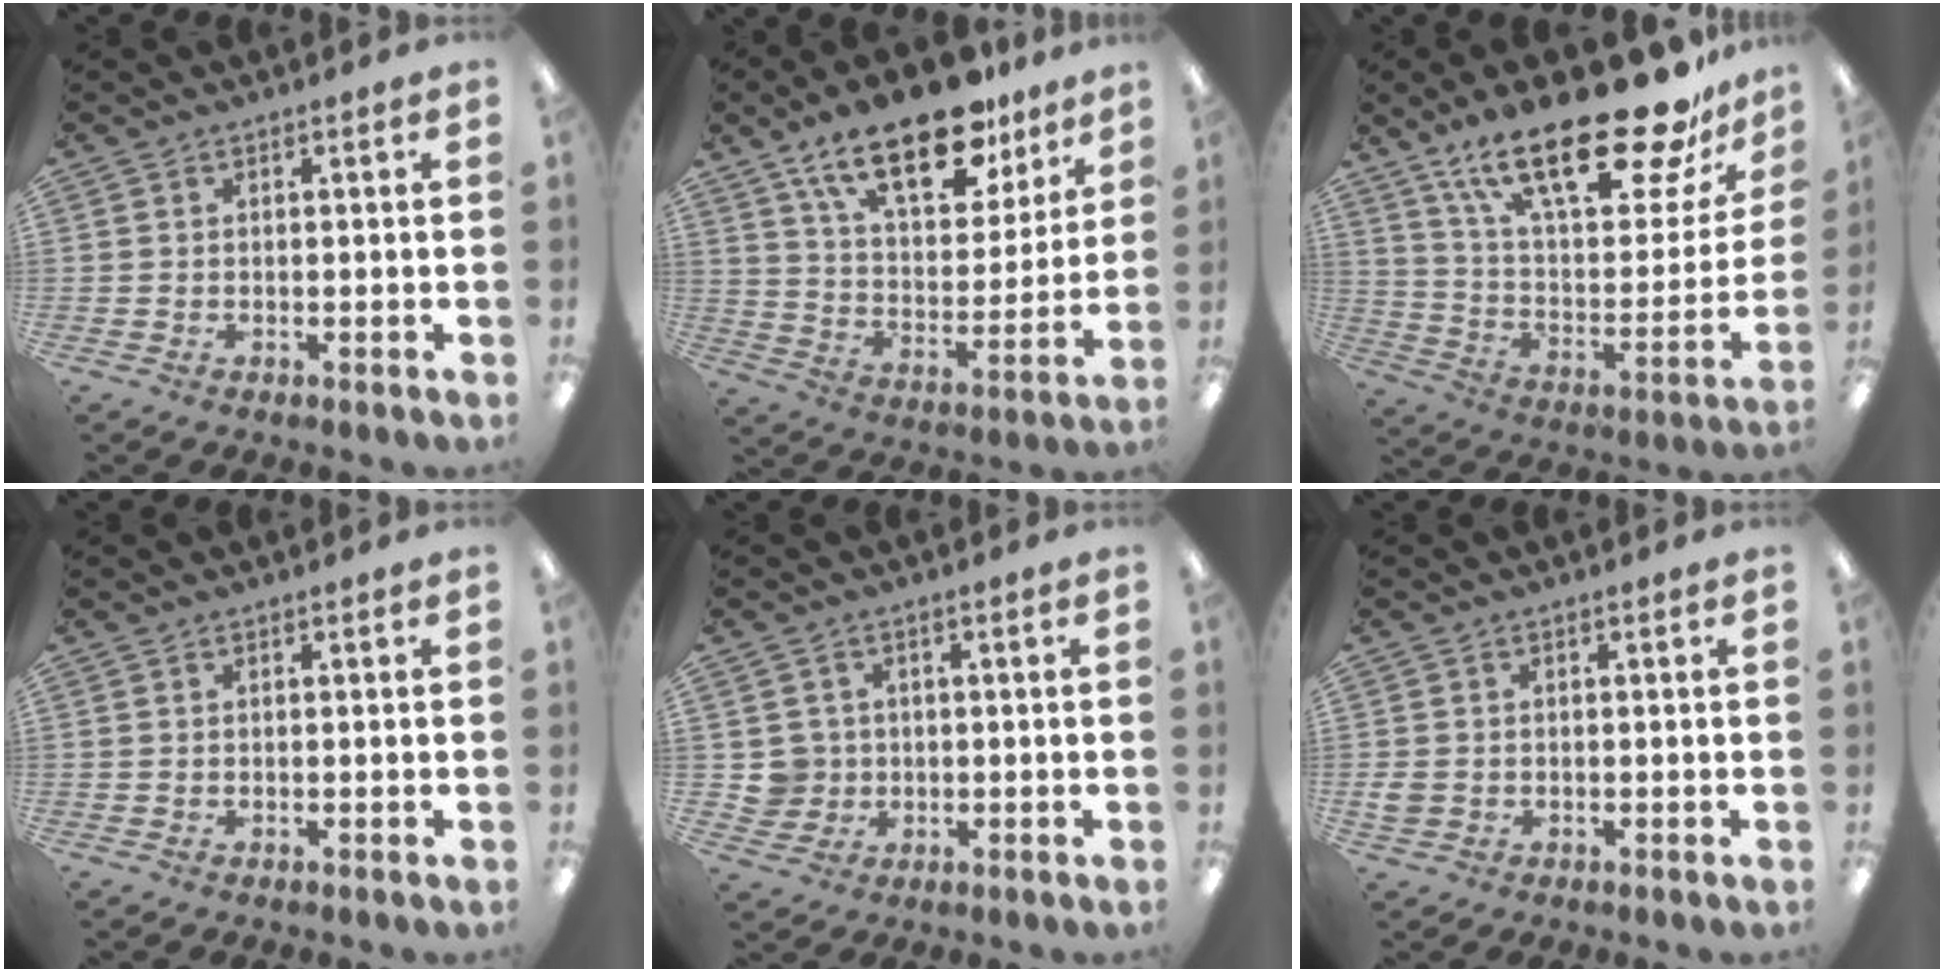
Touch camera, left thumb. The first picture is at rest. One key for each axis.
{"total": 21.4, "fx": 14.7, "fy": 9.0, "fz": 12.7, "tx": -0.201, "ty": -0.081, "tz": 0.251}
{"total": 27.4, "fx": 19.1, "fy": 8.7, "fz": 17.6, "tx": -0.281, "ty": -0.123, "tz": 0.322}
{"total": 0.0}
{"total": 4.7, "fx": 0.5, "fy": 4.6, "fz": 0.5, "tx": -0.014, "ty": 0.011, "tz": 0.011}
{"total": 2.5, "fx": -0.3, "fy": 2.1, "fz": 1.2, "tx": -0.020, "ty": 0.005, "tz": -0.005}